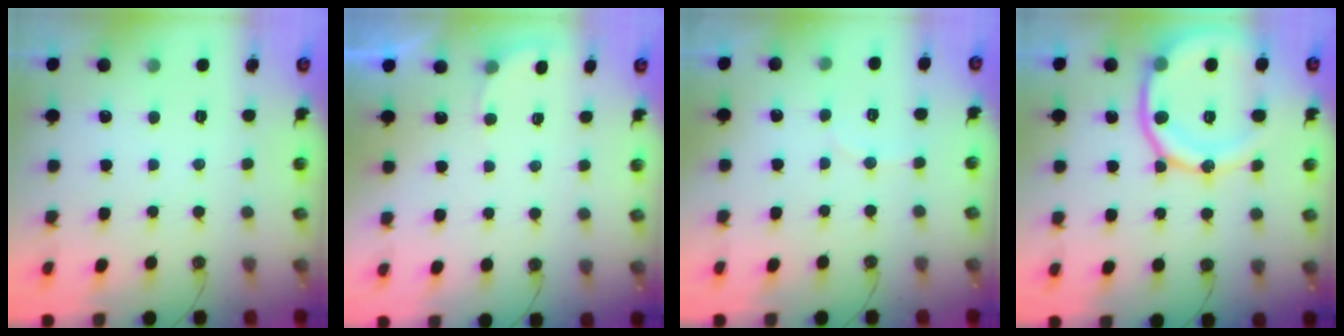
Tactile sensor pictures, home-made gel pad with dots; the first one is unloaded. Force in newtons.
{"total": 3.0, "press": 2.9, "slide": 0.8}
{"total": 3.2, "press": 3.1, "slide": 0.7}
{"total": 17.3, "press": 17.3, "slide": 1.7}